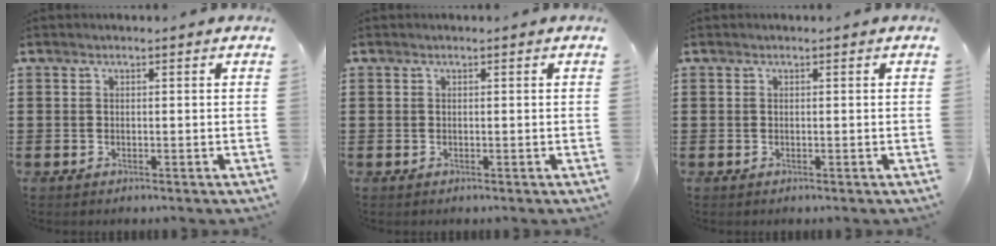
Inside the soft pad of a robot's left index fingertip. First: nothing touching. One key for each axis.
{"total": 0.0}
{"total": 0.0}